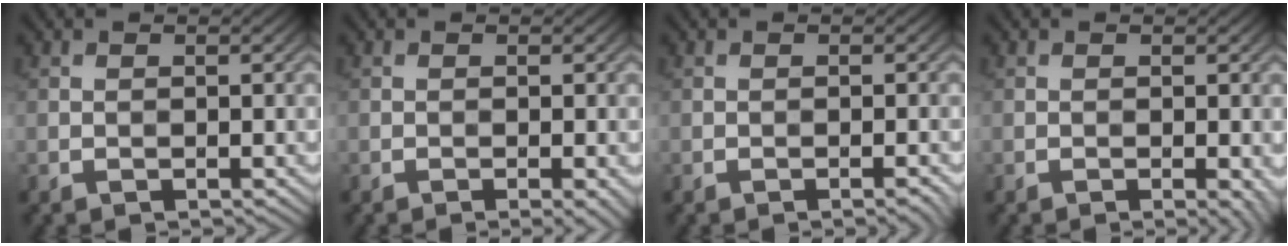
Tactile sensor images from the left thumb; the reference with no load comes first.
{"total": 1.4, "force": [-0.6, 0.2, 1.3], "torque": [-0.020, -0.003, -0.010]}
{"total": 1.1, "force": [-0.6, 0.1, 0.9], "torque": [-0.010, 0.002, -0.010]}
{"total": 1.2, "force": [-0.4, 0.3, 1.2], "torque": [-0.015, -0.004, -0.006]}